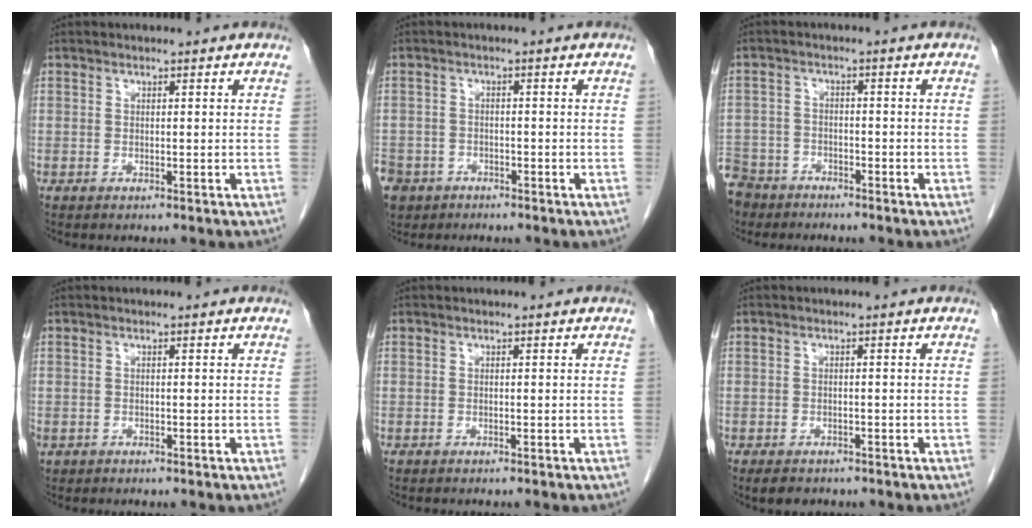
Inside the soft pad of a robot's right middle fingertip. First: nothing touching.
{"total": 10.9, "force": [-6.3, 8.2, 3.3], "torque": [-0.113, -0.010, -0.100]}
{"total": 10.8, "force": [-7.9, 7.0, 2.4], "torque": [-0.092, -0.003, -0.137]}
{"total": 0.9, "force": [-0.5, 0.7, 0.3], "torque": [-0.009, 0.003, -0.005]}
{"total": 0.7, "force": [-0.6, 0.1, 0.3], "torque": [-0.002, -0.001, -0.007]}
{"total": 3.3, "force": [-2.5, 1.7, 1.1], "torque": [-0.017, -0.002, -0.031]}